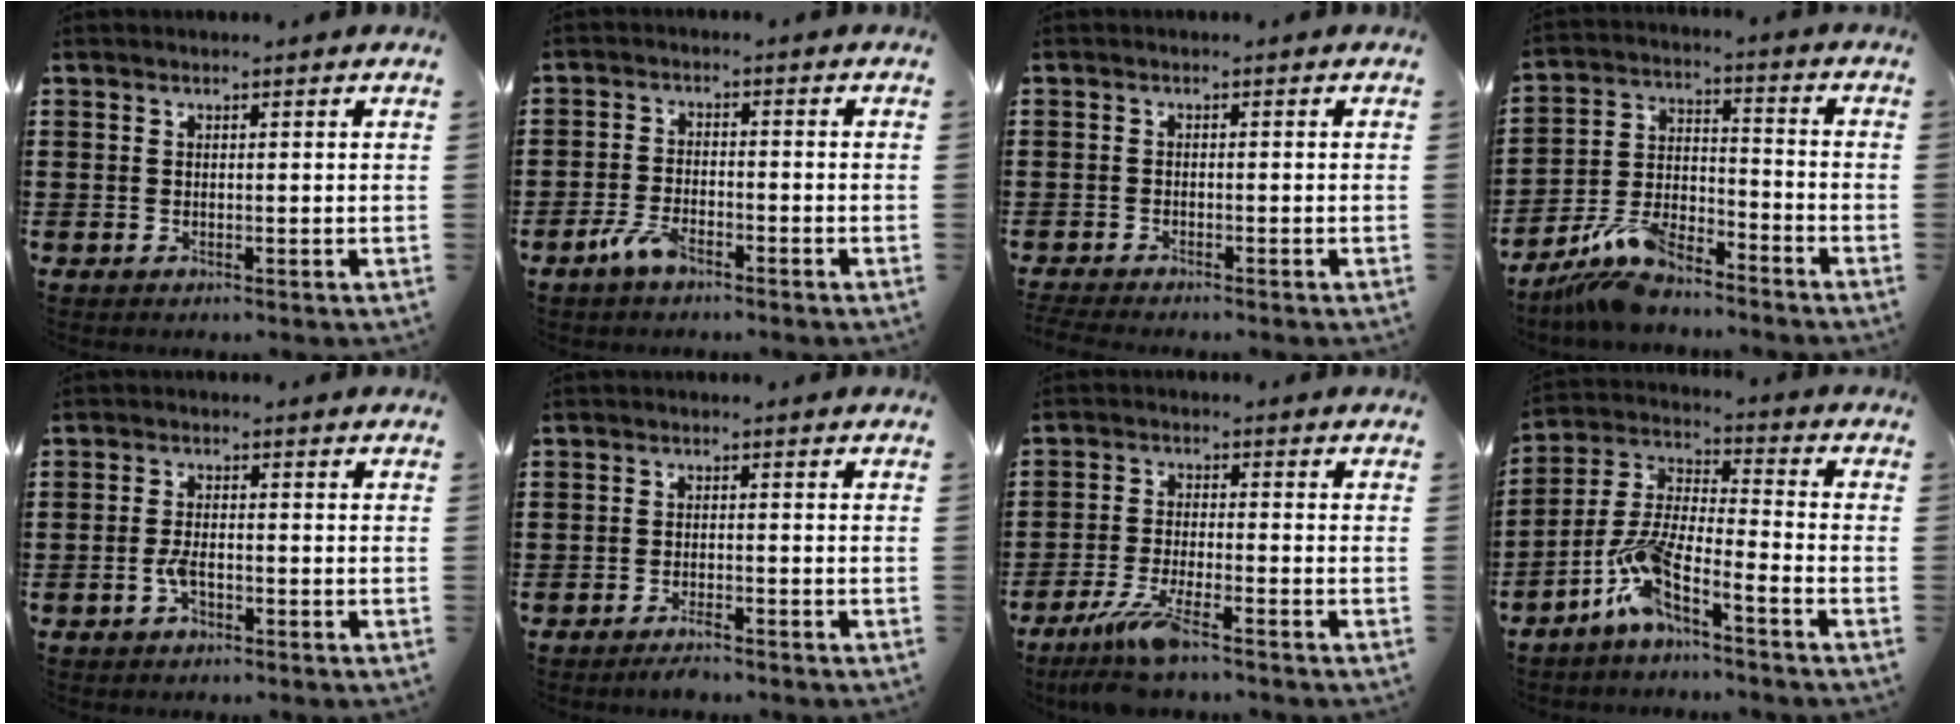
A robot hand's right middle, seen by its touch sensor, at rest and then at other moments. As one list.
[{"total": 3.9, "force": [-2.9, 1.4, 2.2], "torque": [-0.059, 0.000, -0.060]}, {"total": 1.4, "force": [-1.4, -0.1, 0.2], "torque": [-0.008, -0.003, -0.027]}, {"total": 9.4, "force": [-8.2, 2.7, 3.7], "torque": [-0.079, 0.017, -0.158]}, {"total": 3.0, "force": [-1.4, 1.1, 2.5], "torque": [-0.061, -0.005, -0.027]}, {"total": 2.0, "force": [-1.9, 0.2, 0.6], "torque": [-0.016, -0.001, -0.037]}, {"total": 6.9, "force": [-5.2, 0.8, 4.5], "torque": [-0.111, -0.023, -0.100]}, {"total": 7.8, "force": [-6.0, 0.4, 4.9], "torque": [-0.123, -0.029, -0.125]}]